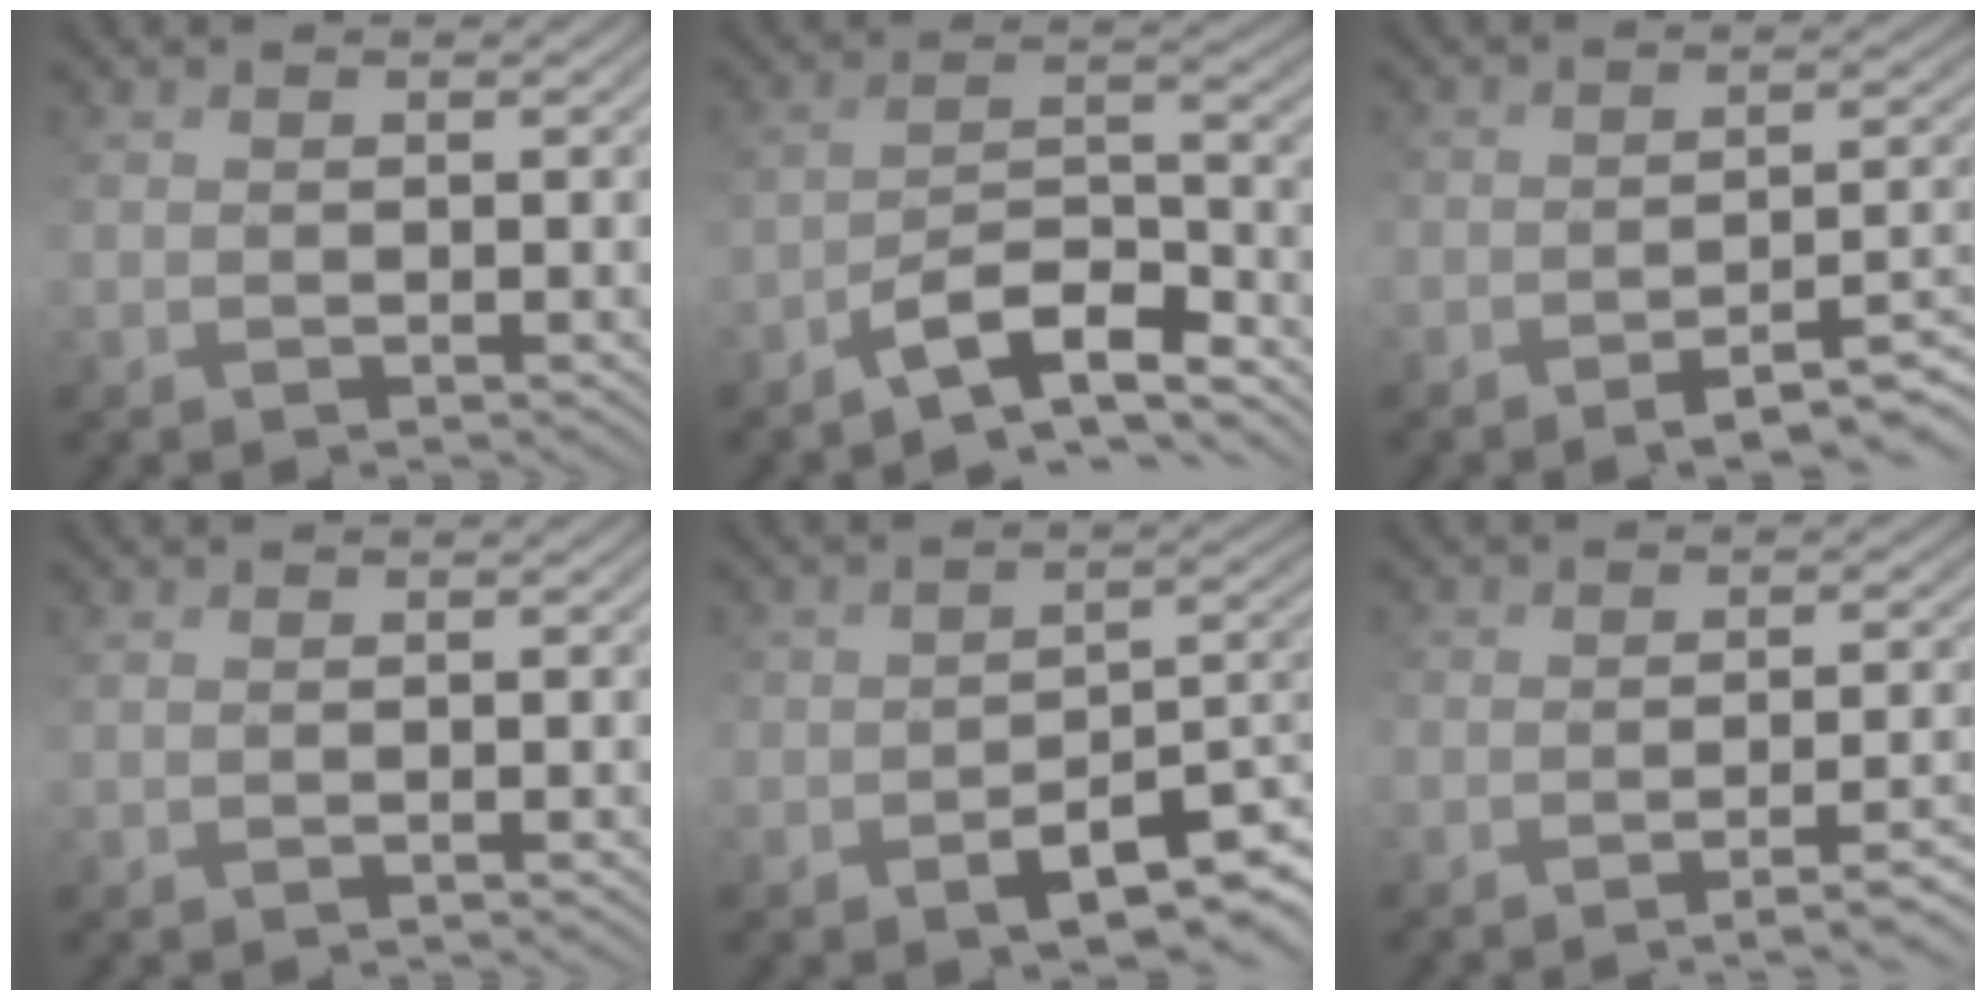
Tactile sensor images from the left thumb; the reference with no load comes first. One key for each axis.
{"total": 9.2, "fx": -7.3, "fy": 2.0, "fz": 5.2, "tx": -0.082, "ty": 0.010, "tz": -0.134}
{"total": 6.8, "fx": -4.9, "fy": 1.9, "fz": 4.3, "tx": -0.055, "ty": -0.003, "tz": -0.073}
{"total": 0.7, "fx": -0.6, "fy": 0.0, "fz": -0.1, "tx": 0.009, "ty": -0.002, "tz": -0.011}
{"total": 7.8, "fx": -4.6, "fy": 4.0, "fz": 4.9, "tx": -0.057, "ty": -0.021, "tz": -0.075}
{"total": 7.8, "fx": -5.6, "fy": 1.8, "fz": 5.1, "tx": -0.058, "ty": 0.008, "tz": -0.055}